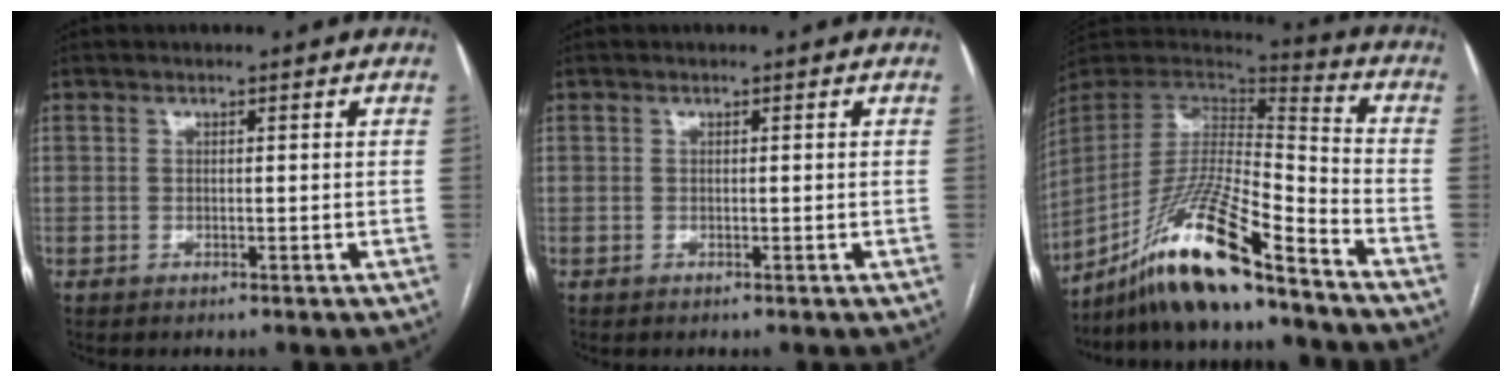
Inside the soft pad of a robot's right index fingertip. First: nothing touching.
{"total": 0.0}
{"total": 18.4, "force": [-14.0, 1.5, 12.0], "torque": [-0.250, -0.010, -0.260]}